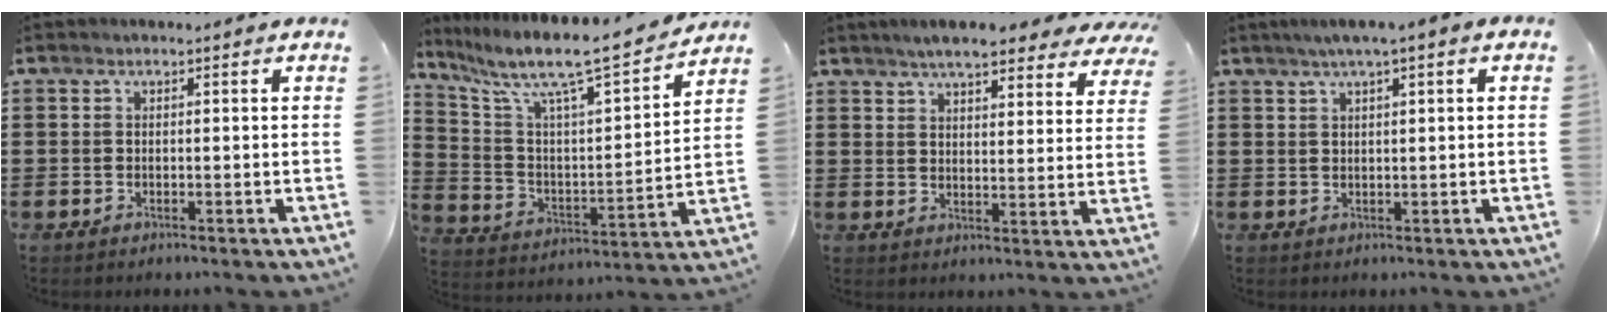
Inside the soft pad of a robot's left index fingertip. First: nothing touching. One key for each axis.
{"total": 9.5, "fx": 8.0, "fy": 1.0, "fz": 5.1, "tx": -0.133, "ty": -0.061, "tz": 0.127}
{"total": 6.6, "fx": 5.9, "fy": 0.6, "fz": 2.9, "tx": -0.069, "ty": -0.018, "tz": 0.104}
{"total": 2.4, "fx": 1.1, "fy": 0.0, "fz": 2.1, "tx": -0.040, "ty": 0.000, "tz": 0.018}